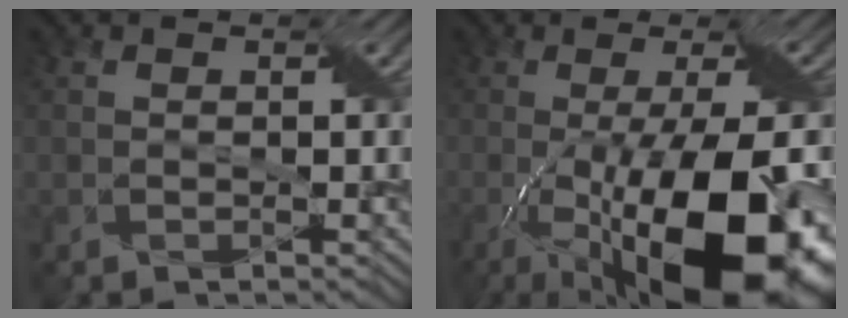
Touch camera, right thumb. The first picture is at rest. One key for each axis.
{"total": 19.0, "fx": -7.1, "fy": 6.3, "fz": 16.4, "tx": -0.258, "ty": -0.016, "tz": -0.103}